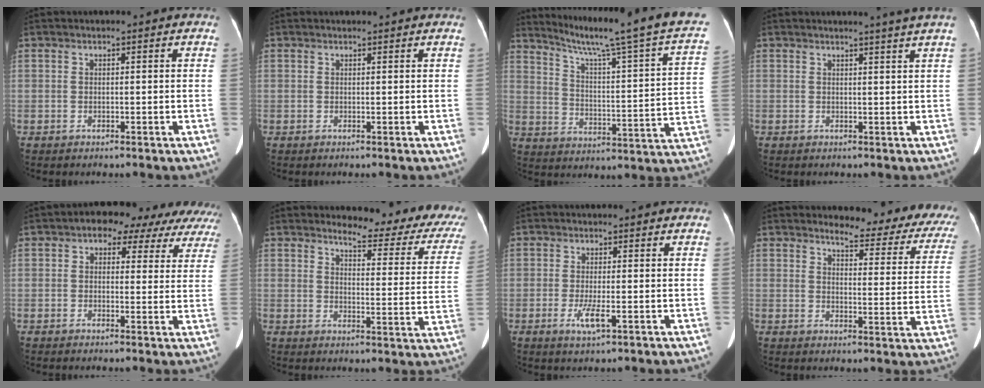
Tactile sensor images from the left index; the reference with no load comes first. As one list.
[{"total": 1.7, "force": [1.7, 0.0, 0.5], "torque": [-0.009, 0.014, 0.021]}, {"total": 24.2, "force": [19.8, -0.7, 14.0], "torque": [-0.214, -0.050, 0.258]}, {"total": 3.2, "force": [2.7, -1.0, 1.4], "torque": [-0.019, -0.004, 0.027]}, {"total": 11.3, "force": [8.6, 5.6, 4.7], "torque": [-0.032, 0.024, 0.084]}, {"total": 15.6, "force": [14.1, 2.9, 6.0], "torque": [-0.050, -0.066, 0.143]}, {"total": 3.0, "force": [-1.1, 0.5, 2.8], "torque": [-0.058, -0.007, -0.018]}, {"total": 15.4, "force": [14.0, 3.3, 5.3], "torque": [-0.036, -0.062, 0.137]}]